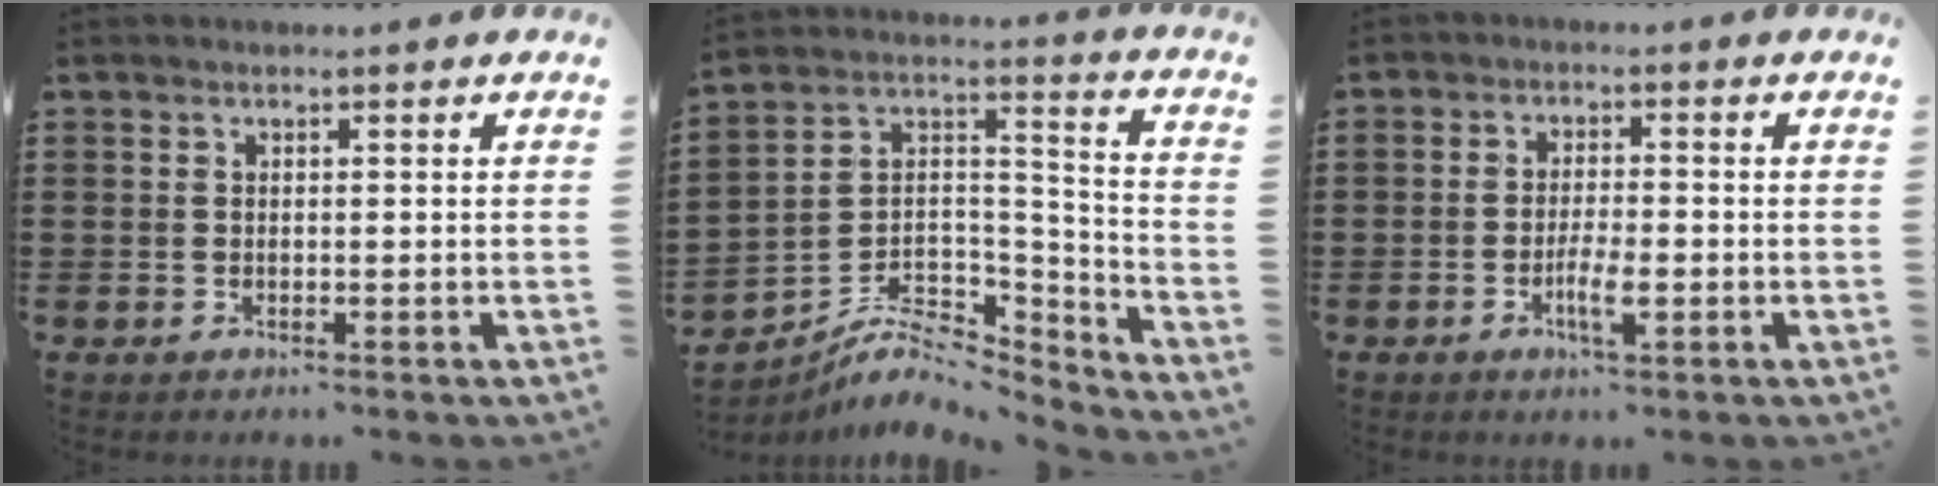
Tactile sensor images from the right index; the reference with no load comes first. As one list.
[{"total": 7.8, "force": [-6.2, 3.8, 2.9], "torque": [-0.057, 0.011, -0.119]}, {"total": 4.3, "force": [-1.5, 1.3, 3.8], "torque": [-0.069, 0.002, -0.028]}]